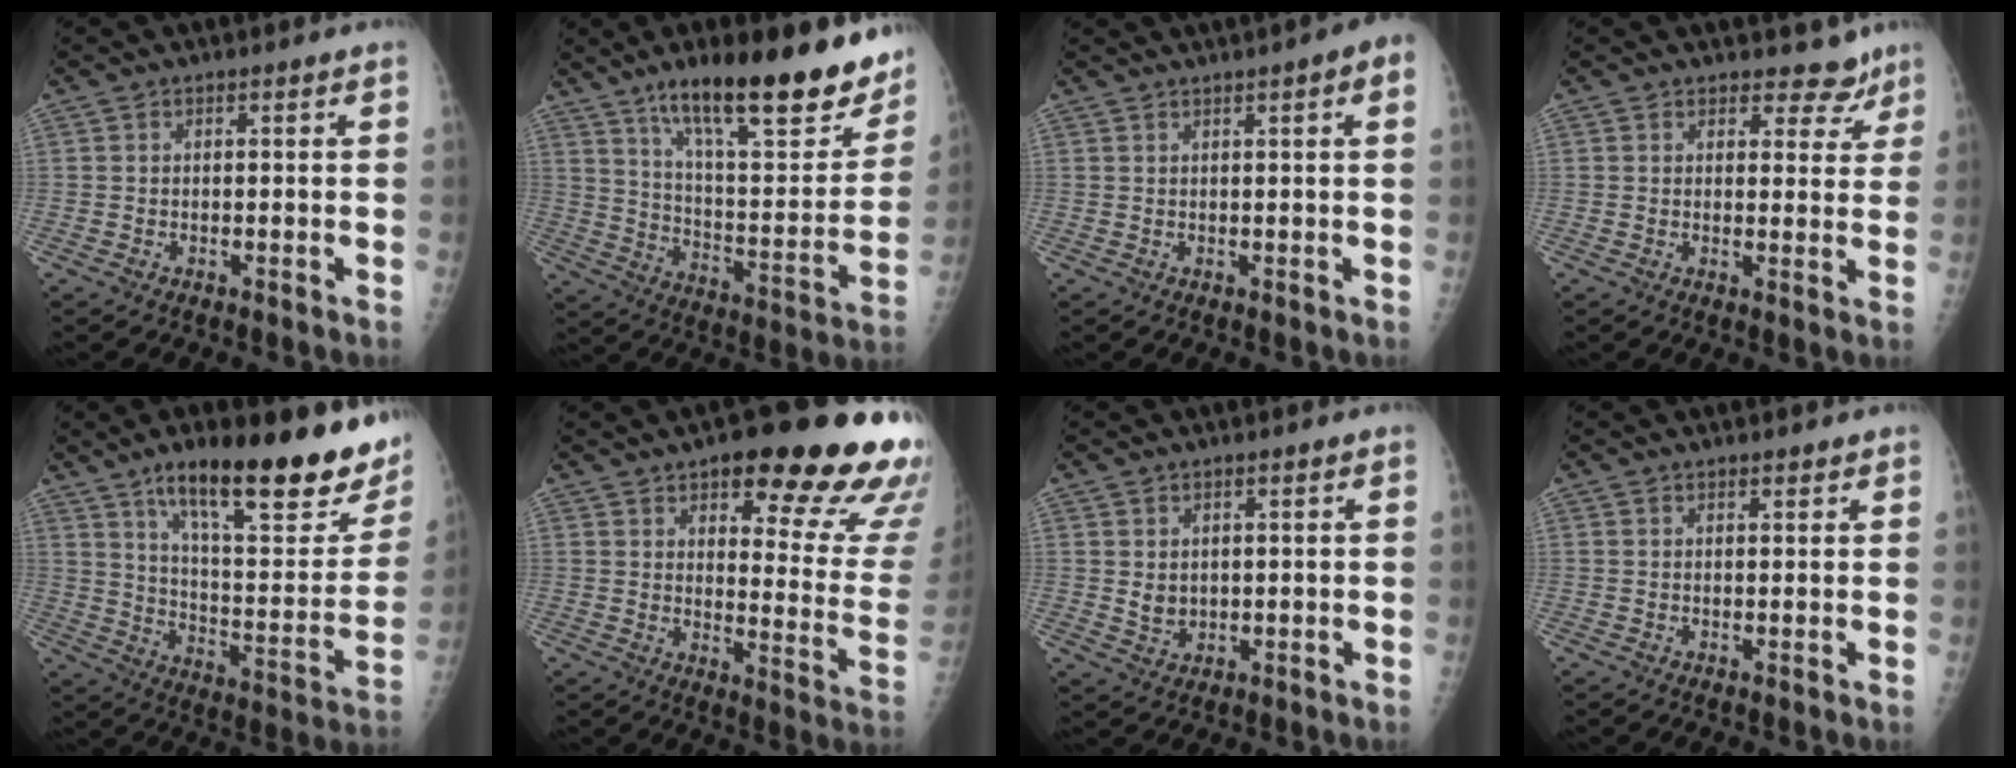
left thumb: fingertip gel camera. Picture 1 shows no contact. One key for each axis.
{"total": 26.9, "fx": 17.9, "fy": 7.7, "fz": 18.5, "tx": -0.232, "ty": -0.073, "tz": 0.278}
{"total": 4.7, "fx": 2.1, "fy": 0.5, "fz": 4.2, "tx": -0.057, "ty": 0.012, "tz": 0.027}
{"total": 5.4, "fx": 4.5, "fy": 2.8, "fz": 0.6, "tx": 0.025, "ty": -0.030, "tz": 0.047}
{"total": 27.9, "fx": 17.7, "fy": 7.7, "fz": 20.1, "tx": -0.249, "ty": -0.071, "tz": 0.271}
{"total": 24.4, "fx": 15.2, "fy": 7.5, "fz": 17.5, "tx": -0.171, "ty": -0.073, "tz": 0.189}
{"total": 3.0, "fx": 0.7, "fy": 2.4, "fz": 1.7, "tx": -0.019, "ty": -0.010, "tz": 0.022}
{"total": 1.3, "fx": 1.1, "fy": 0.6, "fz": 0.5, "tx": 0.000, "ty": -0.006, "tz": 0.014}